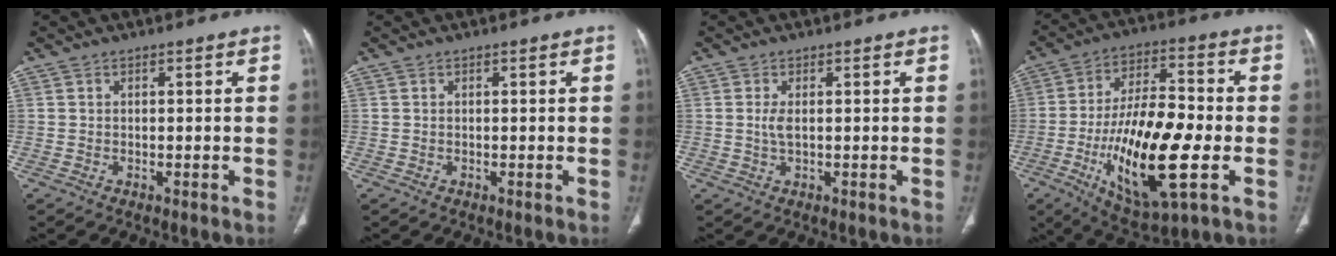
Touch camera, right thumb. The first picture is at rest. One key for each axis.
{"total": 0.0}
{"total": 1.9, "fx": 0.2, "fy": 0.6, "fz": 1.8, "tx": -0.045, "ty": -0.002, "tz": 0.006}
{"total": 21.9, "fx": -5.3, "fy": 7.5, "fz": 19.9, "tx": -0.356, "ty": 0.010, "tz": -0.081}